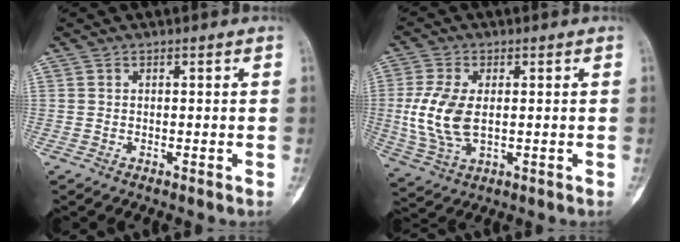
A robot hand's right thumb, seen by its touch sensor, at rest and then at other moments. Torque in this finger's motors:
{"motor_torque": [1.18, 1.02, 0.58, -0.77, 0.23]}